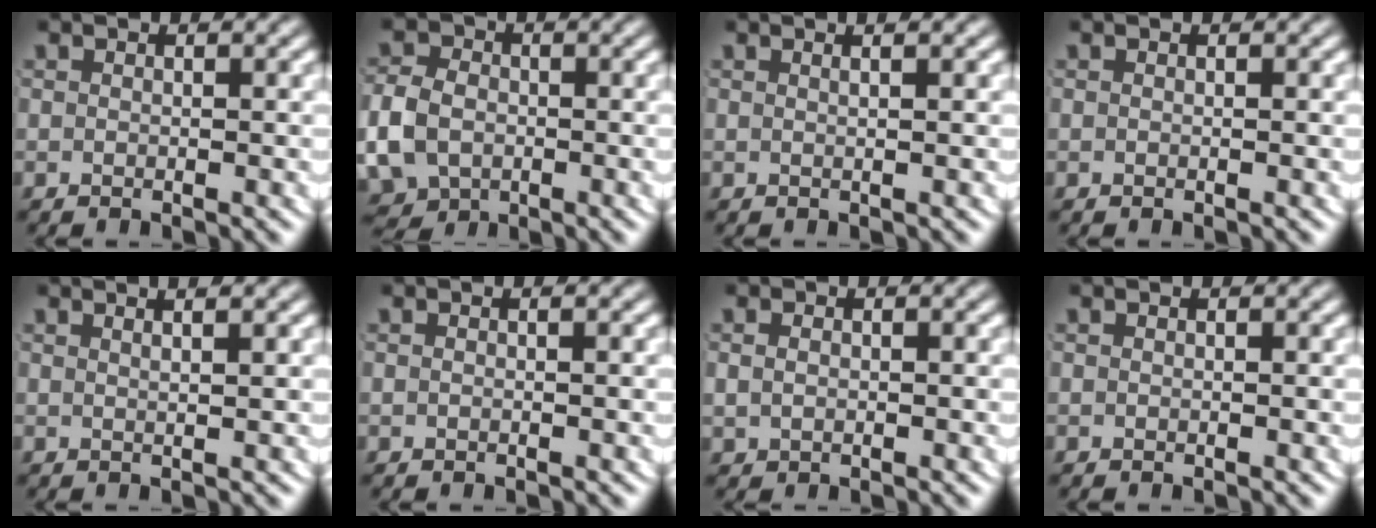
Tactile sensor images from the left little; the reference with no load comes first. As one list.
[{"total": 6.0, "force": [-1.6, 5.0, 2.8], "torque": [-0.071, -0.024, -0.021]}, {"total": 1.0, "force": [0.3, -0.5, 0.8], "torque": [-0.010, 0.002, 0.007]}, {"total": 0.0}, {"total": 2.1, "force": [1.3, -0.2, 1.6], "torque": [-0.019, 0.001, 0.024]}, {"total": 0.0}, {"total": 1.0, "force": [0.1, 0.7, 0.7], "torque": [-0.022, -0.007, 0.010]}, {"total": 0.0}]